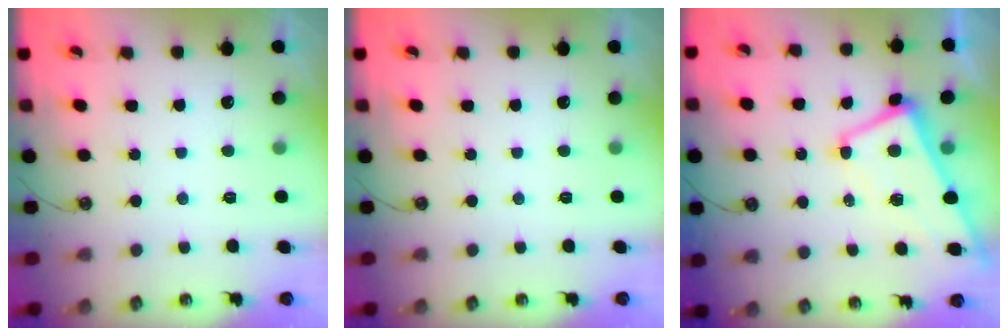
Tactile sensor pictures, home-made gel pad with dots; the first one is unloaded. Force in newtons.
{"total": 0.0}
{"total": 1.0, "press": 0.2, "slide": 1.0}